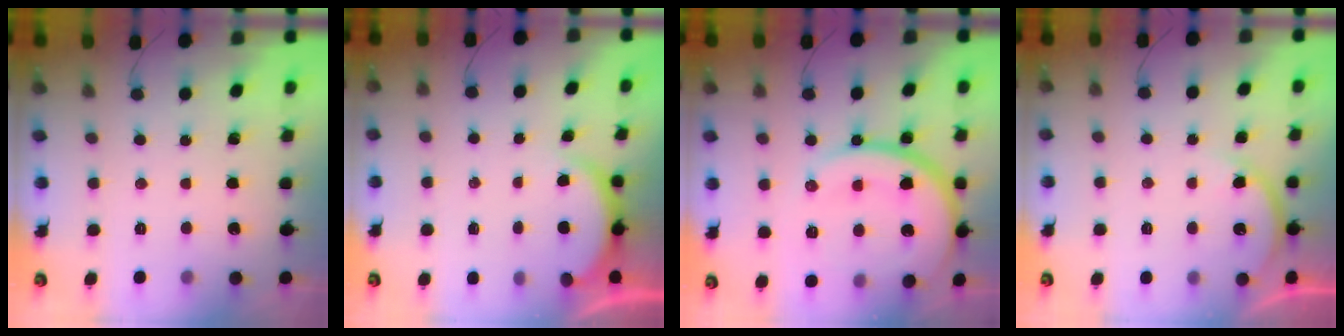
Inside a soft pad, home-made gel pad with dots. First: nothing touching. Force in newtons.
{"total": 2.8, "press": 2.7, "slide": 0.6}
{"total": 20.0, "press": 19.9, "slide": 1.9}
{"total": 4.8, "press": 4.7, "slide": 0.6}